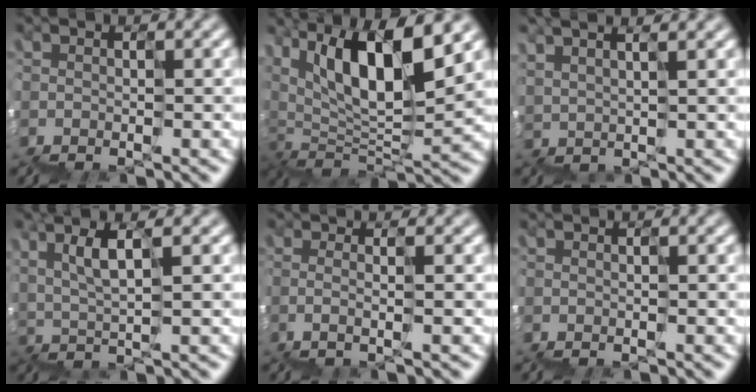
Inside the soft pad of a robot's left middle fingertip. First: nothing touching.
{"total": 9.9, "force": [6.0, 3.0, 7.3], "torque": [-0.109, 0.013, 0.117]}
{"total": 3.2, "force": [2.6, 0.9, 1.6], "torque": [0.024, 0.025, 0.045]}
{"total": 2.9, "force": [2.1, 0.2, 1.9], "torque": [-0.030, 0.010, 0.049]}
{"total": 0.6, "force": [-0.3, 0.0, 0.5], "torque": [-0.010, -0.002, -0.009]}
{"total": 0.0}